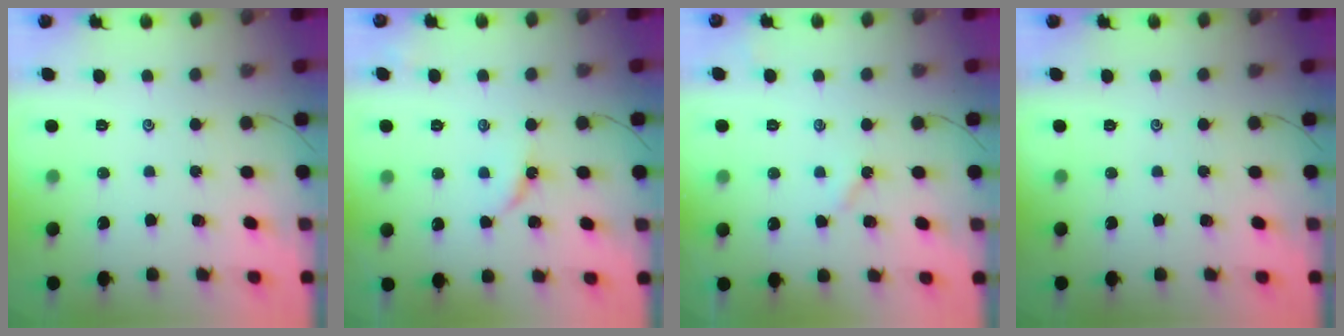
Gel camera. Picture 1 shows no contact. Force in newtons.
{"total": 2.7, "press": 2.7, "slide": 0.4}
{"total": 2.2, "press": 2.2, "slide": 0.4}
{"total": 0.0}